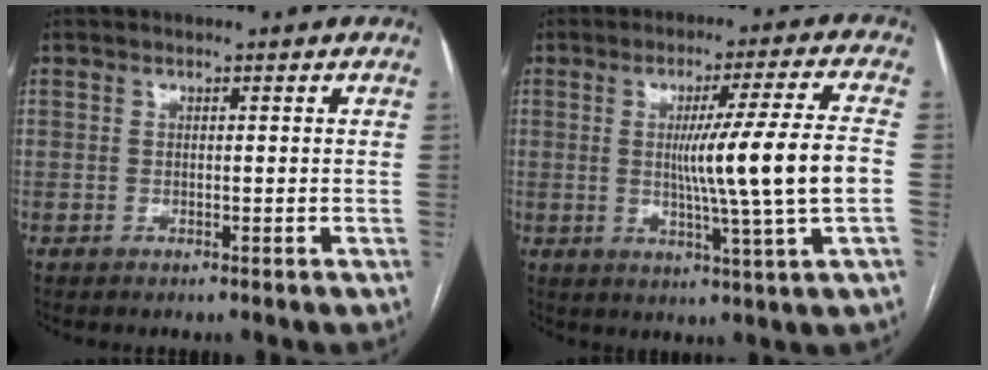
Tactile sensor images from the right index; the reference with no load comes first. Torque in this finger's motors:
{"motor_torque": [1.88, 0.01, 1.02, 0.21]}